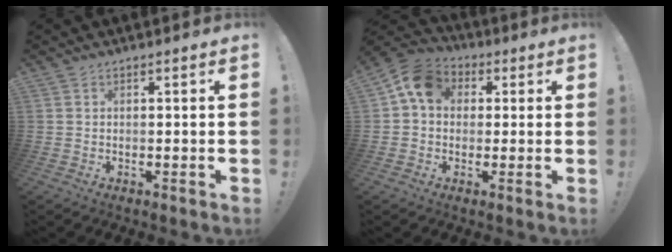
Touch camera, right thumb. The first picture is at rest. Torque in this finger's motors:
{"motor_torque": [1.42, 1.37, 0.77, -0.16, 0.05]}